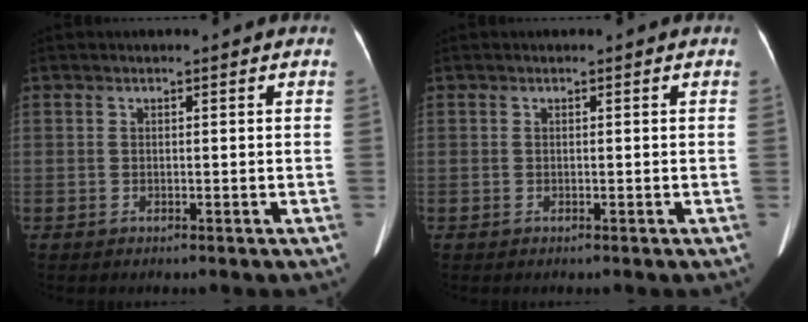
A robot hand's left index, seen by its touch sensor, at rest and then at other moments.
{"total": 0.0}